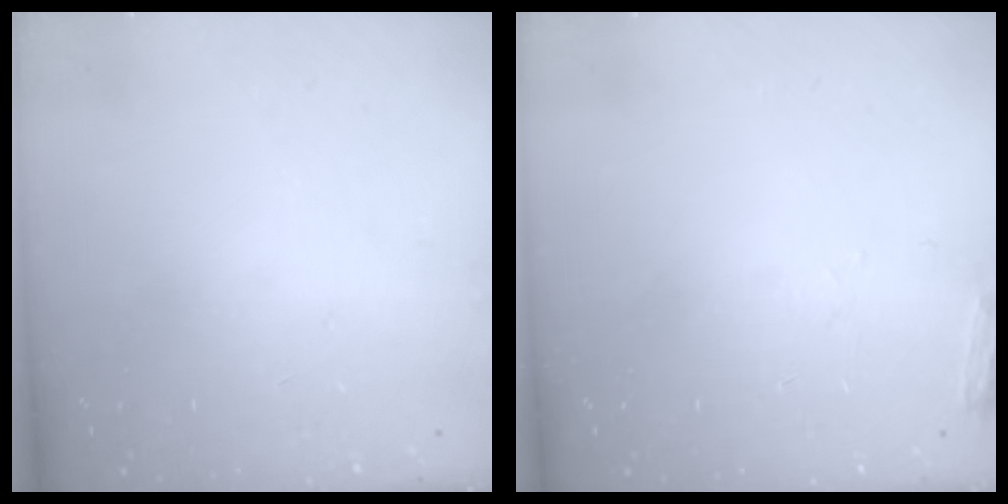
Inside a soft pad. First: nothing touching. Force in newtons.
{"total": 4.2, "press": 4.2, "slide": 0.5}